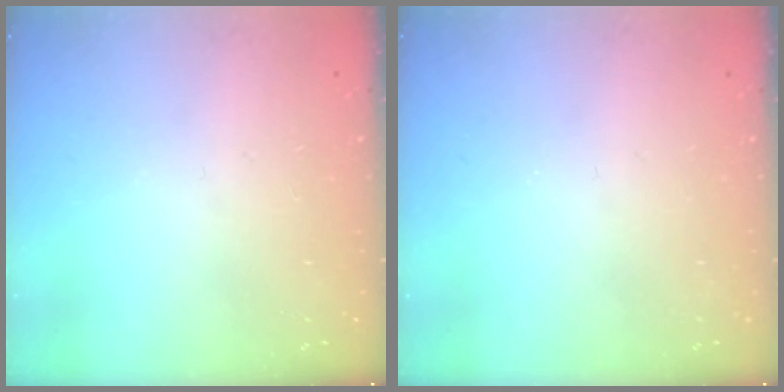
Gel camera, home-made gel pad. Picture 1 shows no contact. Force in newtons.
{"total": 0.0}